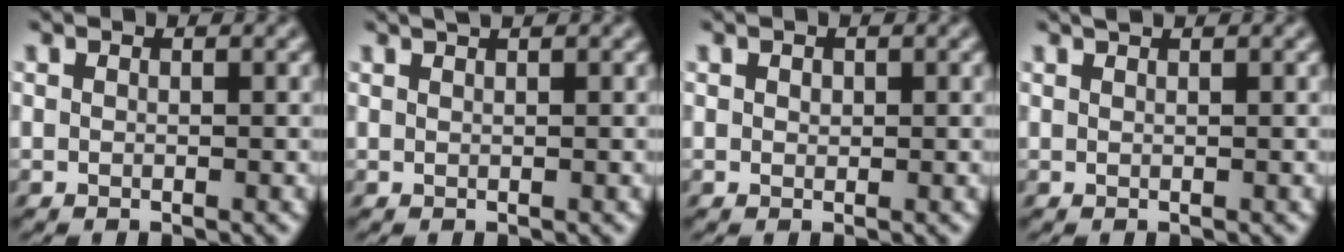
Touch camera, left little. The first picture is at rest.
{"total": 1.6, "force": [1.3, 0.4, 0.9], "torque": [-0.004, 0.012, 0.010]}
{"total": 0.8, "force": [0.0, 0.6, 0.4], "torque": [-0.010, 0.000, 0.002]}
{"total": 1.1, "force": [0.9, 0.1, 0.5], "torque": [0.000, 0.005, 0.012]}